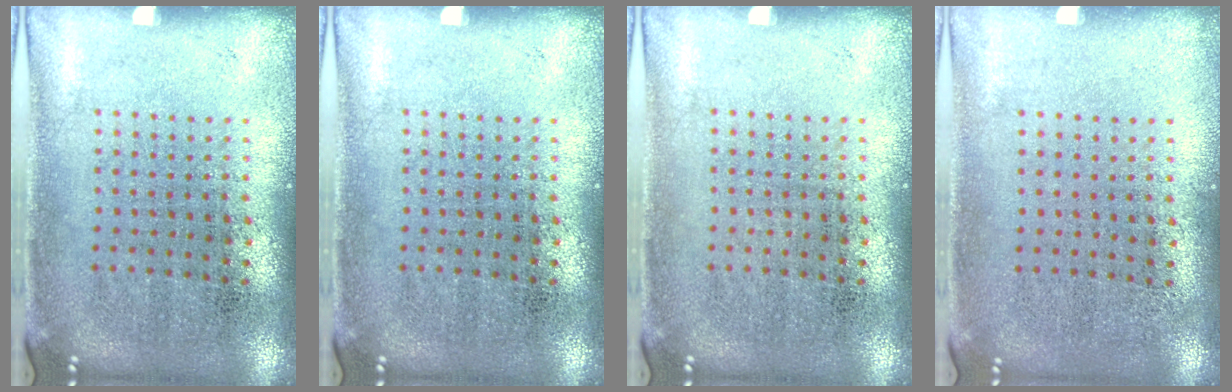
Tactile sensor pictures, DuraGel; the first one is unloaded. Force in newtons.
{"total": 0.0}
{"total": 0.0}
{"total": 0.0}